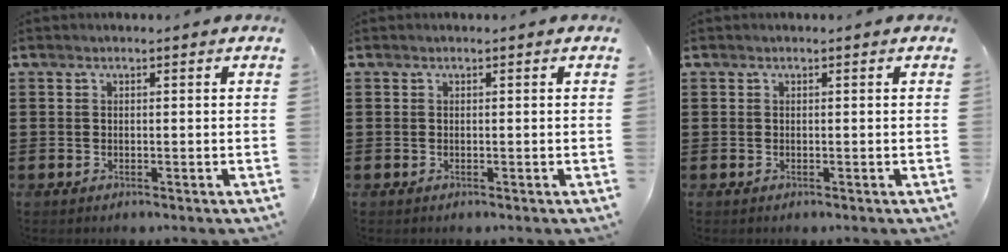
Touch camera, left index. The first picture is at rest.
{"total": 0.0}
{"total": 0.0}